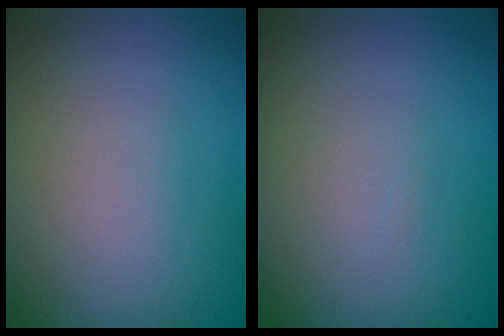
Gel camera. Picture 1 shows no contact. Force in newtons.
{"total": 0.0}